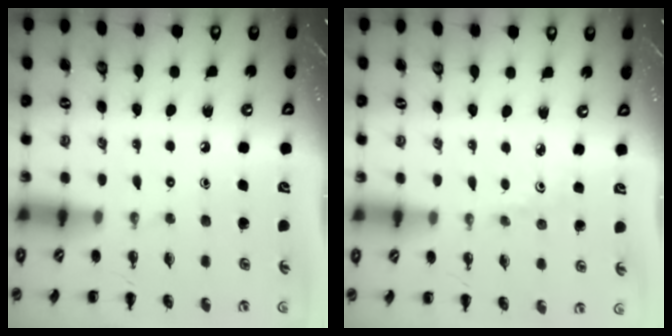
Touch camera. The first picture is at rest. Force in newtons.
{"total": 1.7, "press": 1.6, "slide": 0.6}